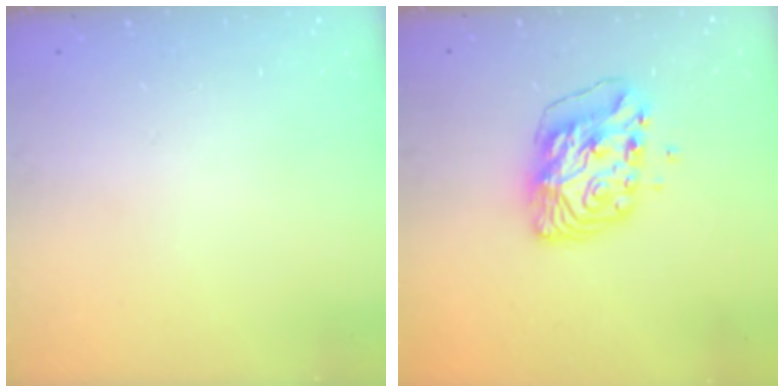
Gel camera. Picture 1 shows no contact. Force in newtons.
{"total": 10.5, "press": 10.4, "slide": 1.7}